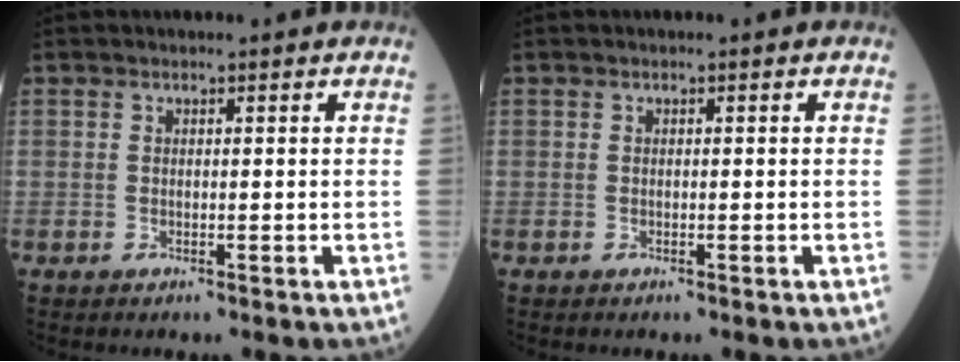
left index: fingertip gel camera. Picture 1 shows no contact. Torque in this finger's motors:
{"motor_torque": [-0.01, -0.01, 0.00, 0.00]}